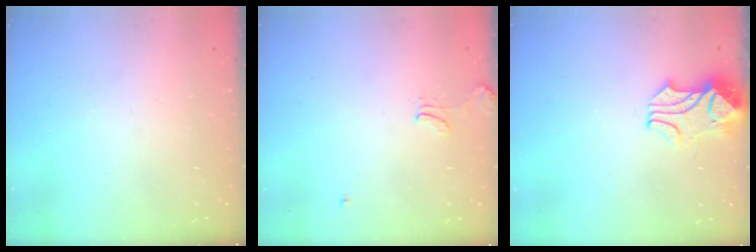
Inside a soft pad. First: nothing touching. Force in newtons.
{"total": 1.3, "press": 1.2, "slide": 0.5}
{"total": 2.5, "press": 2.3, "slide": 1.0}